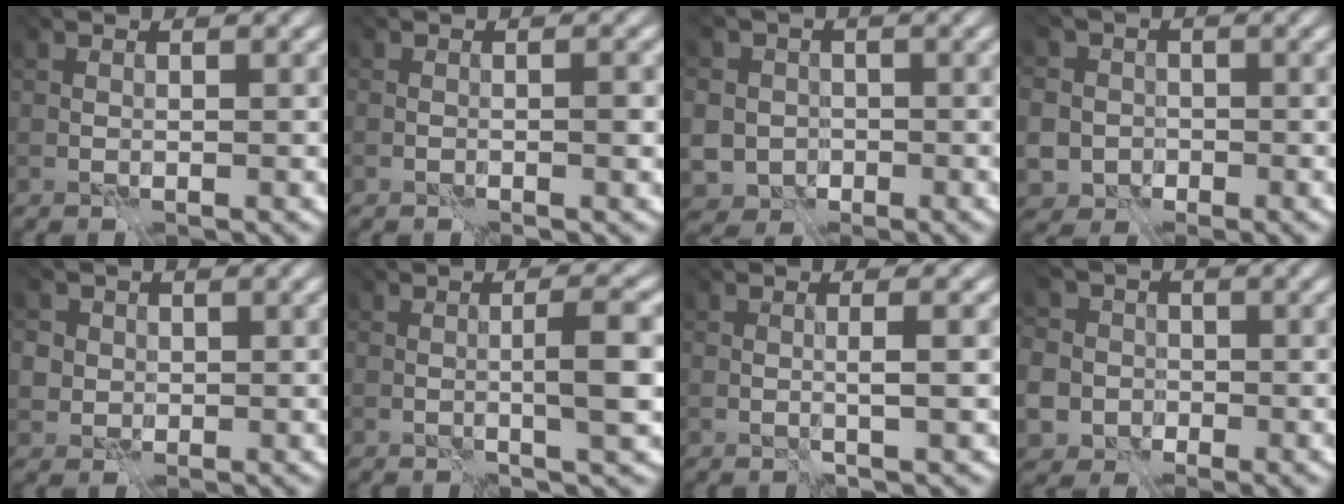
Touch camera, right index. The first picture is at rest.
{"total": 1.1, "force": [-0.5, 0.3, 0.9], "torque": [-0.010, -0.002, -0.009]}
{"total": 6.5, "force": [0.0, 6.3, 1.8], "torque": [-0.041, 0.021, -0.025]}
{"total": 7.0, "force": [-0.5, 6.8, 1.7], "torque": [-0.049, 0.013, -0.034]}
{"total": 3.8, "force": [1.5, 3.3, 1.0], "torque": [-0.035, 0.014, 0.019]}
{"total": 3.1, "force": [-0.5, -0.2, 3.1], "torque": [-0.049, 0.005, -0.009]}
{"total": 1.2, "force": [-0.4, -0.5, 1.0], "torque": [-0.014, -0.001, -0.010]}
{"total": 7.0, "force": [-1.1, 6.5, 2.2], "torque": [-0.054, 0.015, -0.057]}